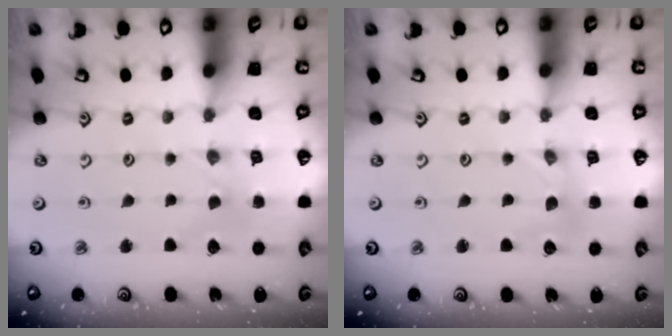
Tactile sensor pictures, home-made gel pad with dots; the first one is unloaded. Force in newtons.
{"total": 1.4, "press": 1.4, "slide": 0.3}